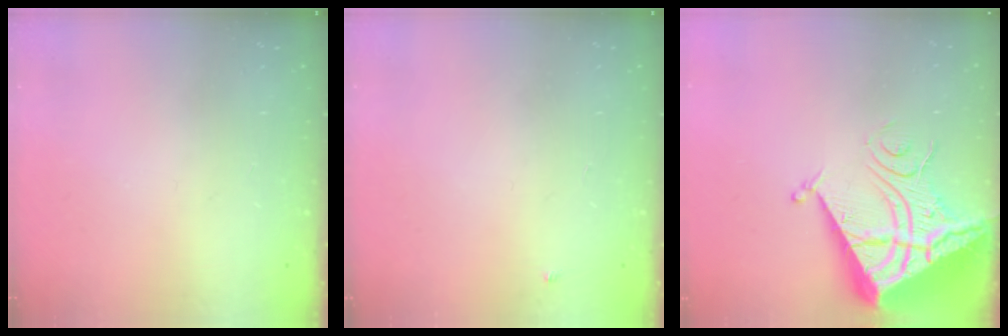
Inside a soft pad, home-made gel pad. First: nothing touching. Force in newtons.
{"total": 2.7, "press": 2.7, "slide": 0.4}
{"total": 12.2, "press": 12.1, "slide": 1.3}